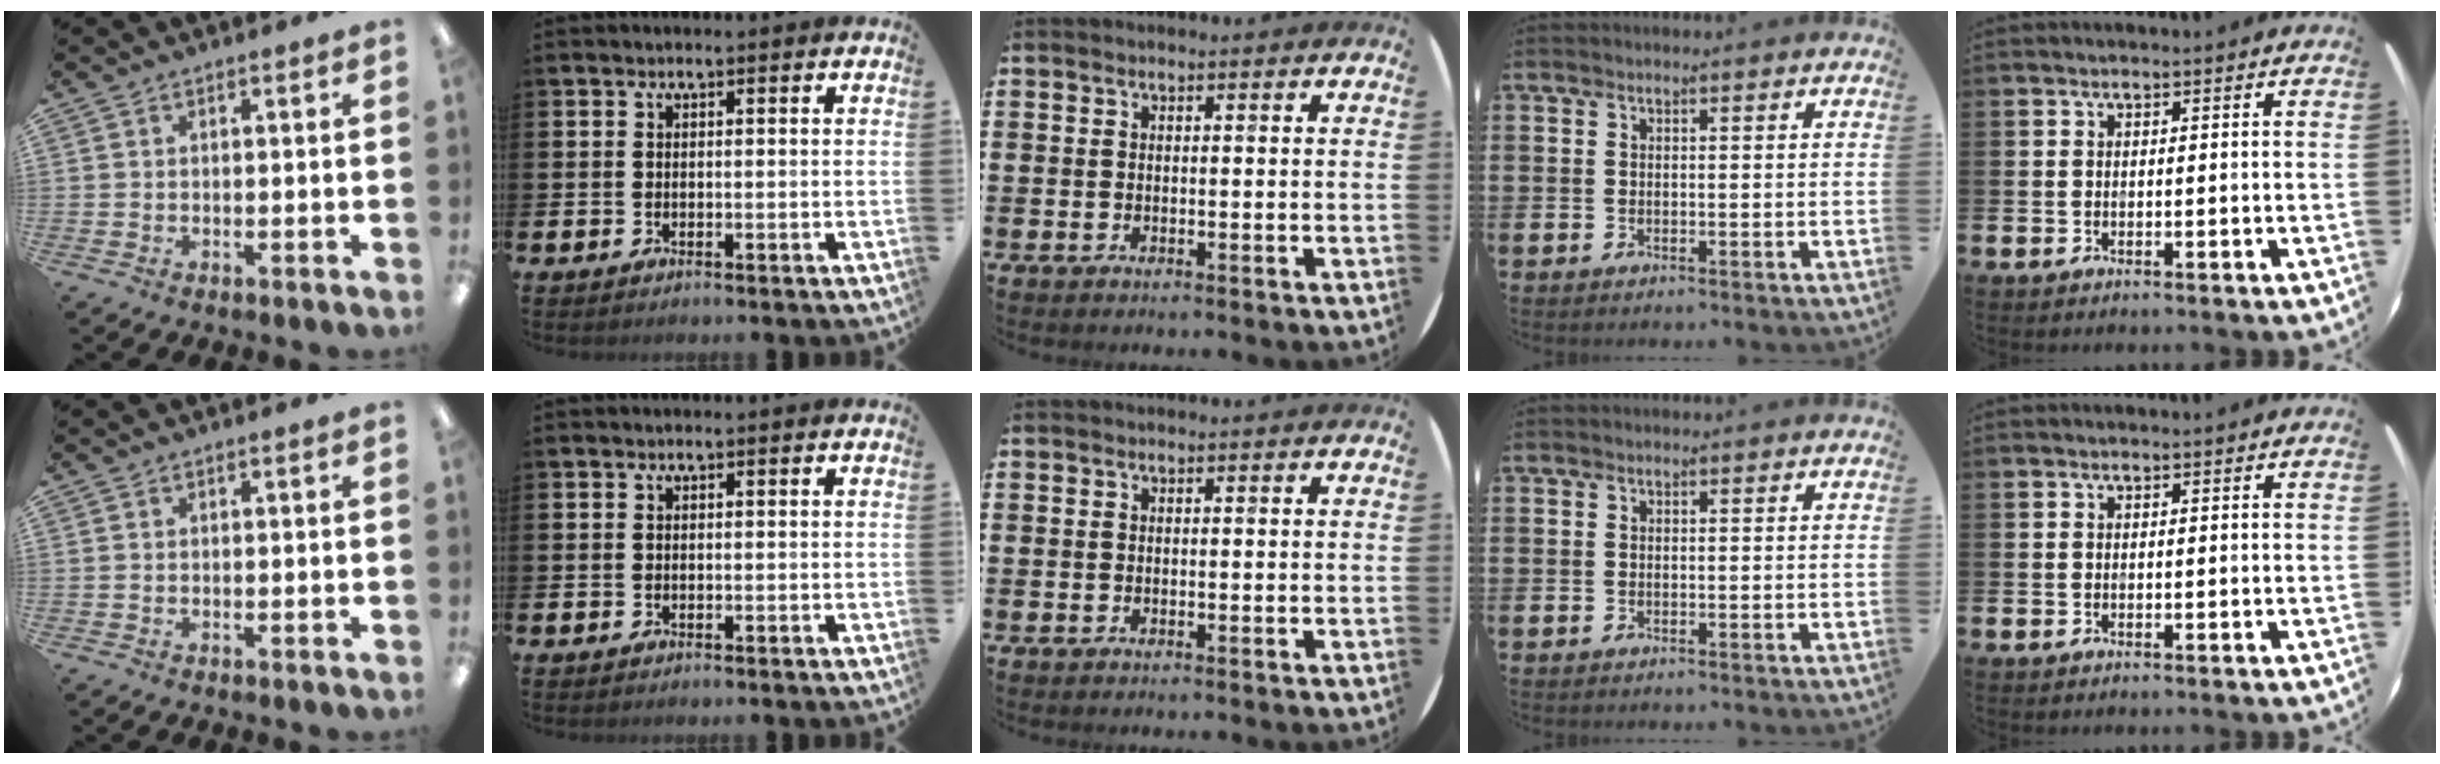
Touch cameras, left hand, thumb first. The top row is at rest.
{}